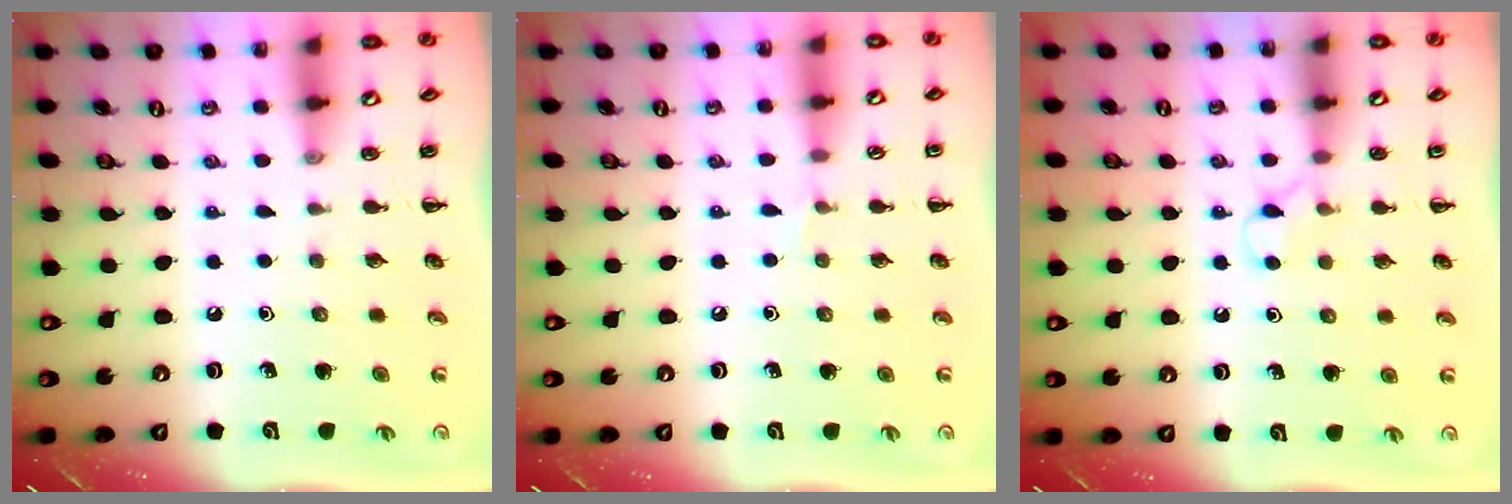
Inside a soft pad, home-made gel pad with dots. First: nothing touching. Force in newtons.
{"total": 3.0, "press": 2.8, "slide": 1.1}
{"total": 3.6, "press": 3.4, "slide": 1.1}